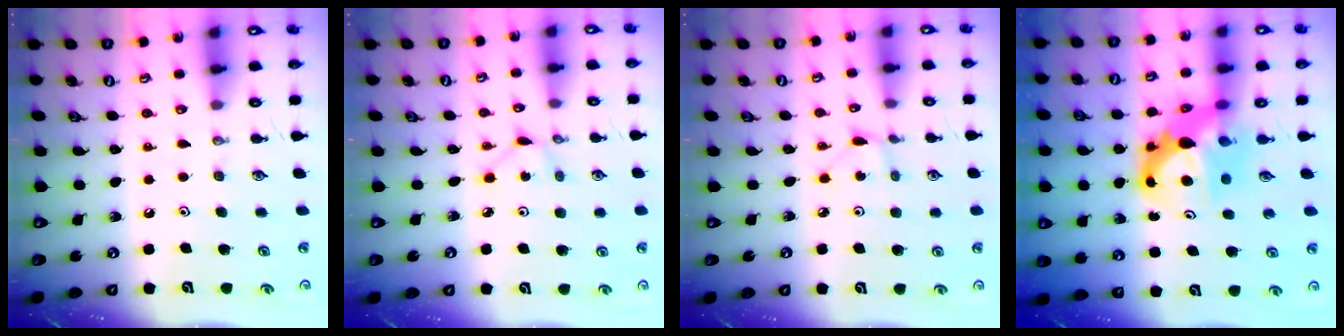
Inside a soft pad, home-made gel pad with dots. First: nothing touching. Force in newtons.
{"total": 1.4, "press": 1.4, "slide": 0.2}
{"total": 1.3, "press": 1.3, "slide": 0.2}
{"total": 9.6, "press": 9.5, "slide": 0.5}